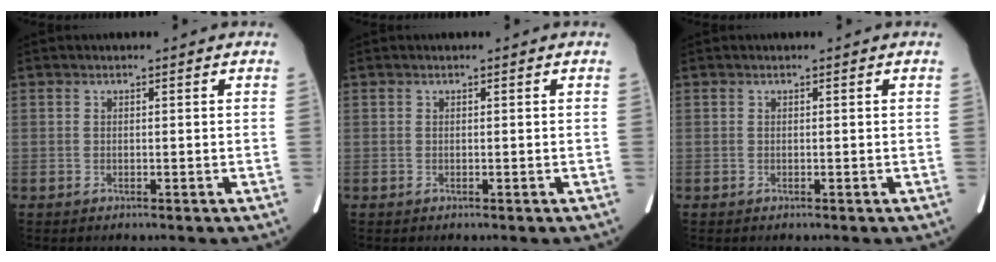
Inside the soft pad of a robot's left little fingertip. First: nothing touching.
{"total": 0.0}
{"total": 0.0}